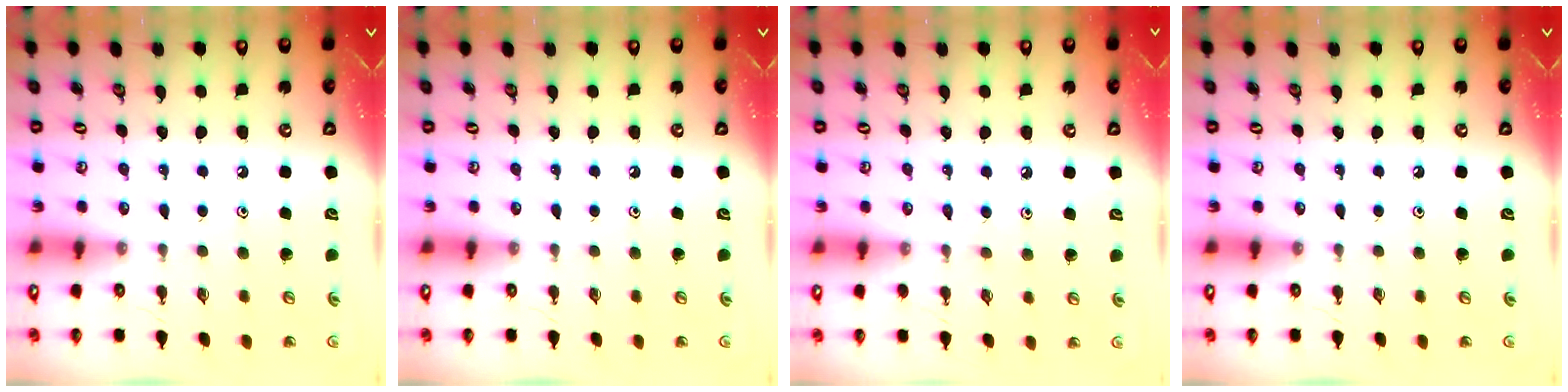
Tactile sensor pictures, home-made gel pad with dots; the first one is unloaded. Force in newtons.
{"total": 0.0}
{"total": 4.2, "press": 4.2, "slide": 0.6}
{"total": 0.0}